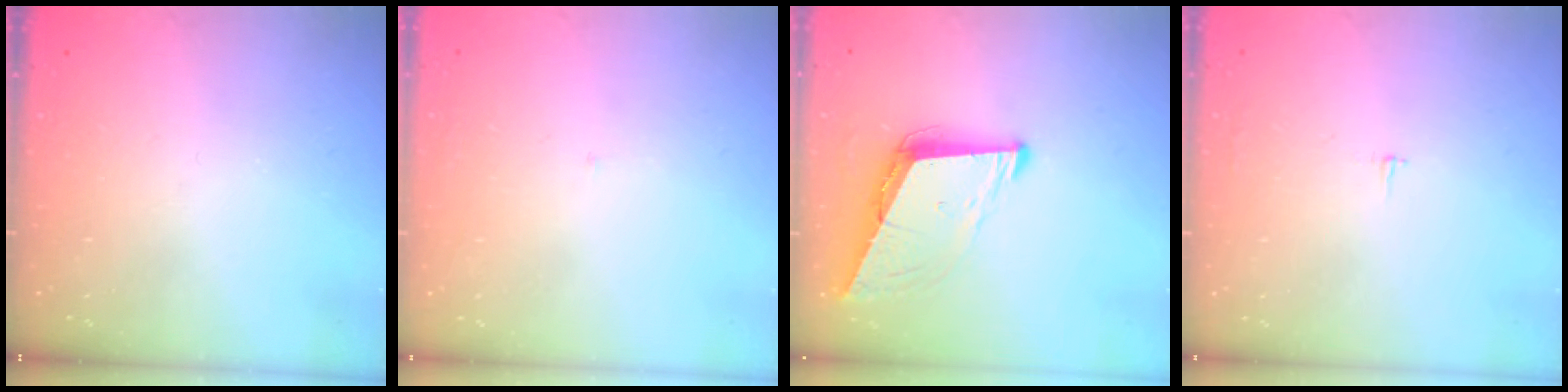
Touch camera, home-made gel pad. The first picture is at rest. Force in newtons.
{"total": 2.1, "press": 2.1, "slide": 0.1}
{"total": 8.8, "press": 7.9, "slide": 3.8}
{"total": 1.8, "press": 1.8, "slide": 0.1}